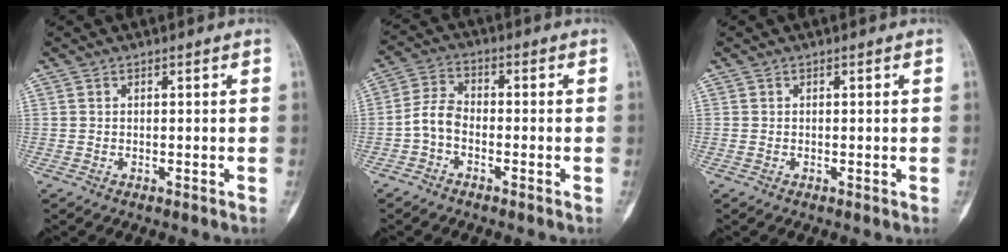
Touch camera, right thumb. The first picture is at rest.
{"total": 4.9, "force": [-1.8, 3.0, 3.4], "torque": [-0.066, 0.021, -0.047]}
{"total": 0.0}